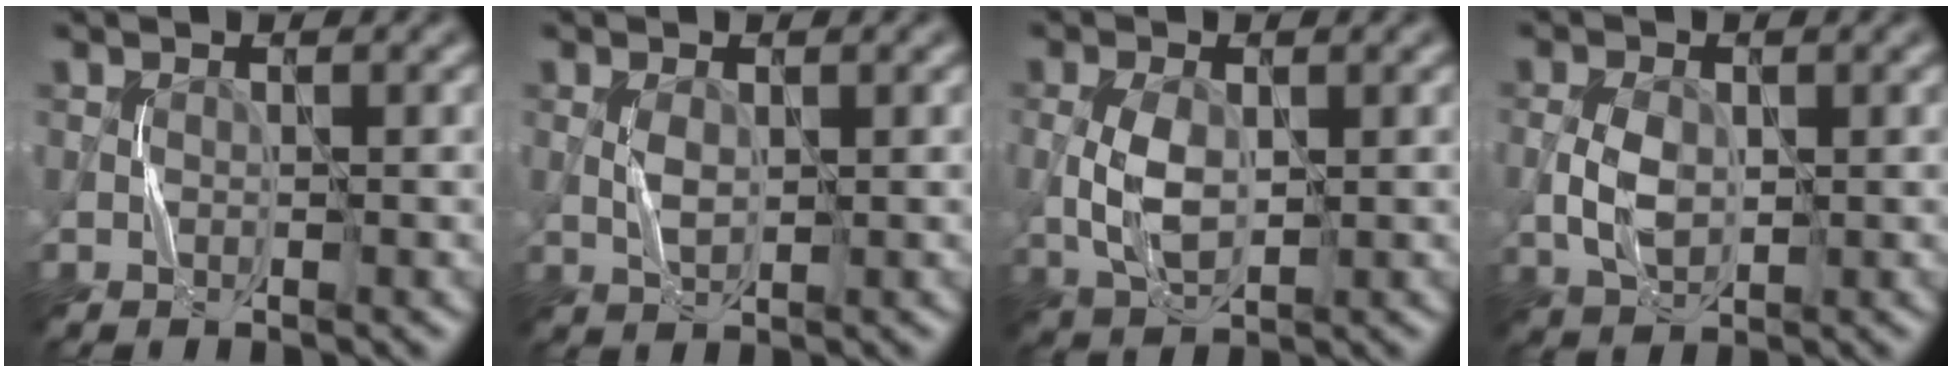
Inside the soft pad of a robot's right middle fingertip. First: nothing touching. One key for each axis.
{"total": 1.5, "fx": 0.4, "fy": 0.8, "fz": 1.2, "tx": -0.028, "ty": 0.001, "tz": 0.010}
{"total": 3.8, "fx": 0.0, "fy": 2.2, "fz": 3.1, "tx": -0.074, "ty": -0.002, "tz": 0.006}
{"total": 3.2, "fx": 0.0, "fy": 2.1, "fz": 2.3, "tx": -0.053, "ty": 0.001, "tz": 0.003}